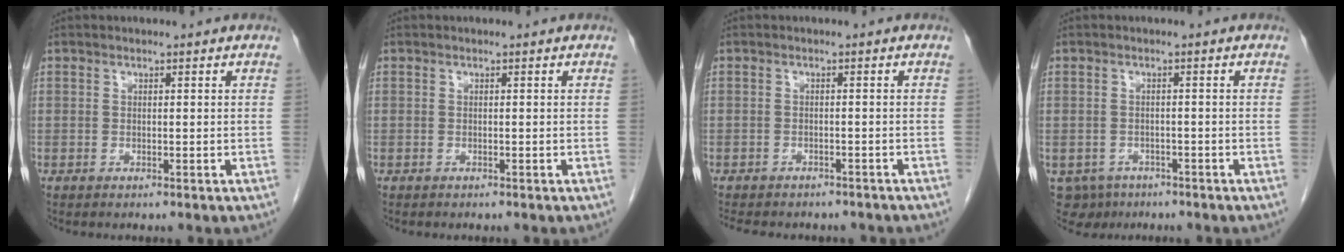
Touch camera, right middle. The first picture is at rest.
{"total": 0.0}
{"total": 10.7, "force": [-9.0, 4.1, 4.0], "torque": [-0.083, -0.001, -0.106]}
{"total": 5.2, "force": [-3.4, 3.8, 0.7], "torque": [-0.011, 0.001, -0.048]}